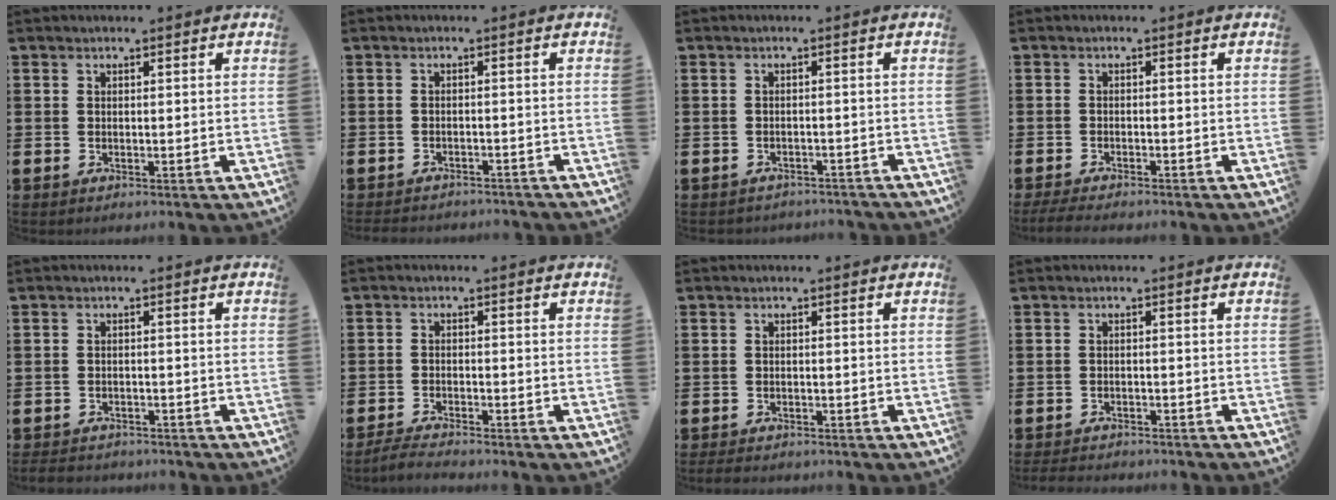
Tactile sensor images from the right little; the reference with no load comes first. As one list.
[{"total": 1.3, "force": [-1.3, 0.0, -0.1], "torque": [-0.002, 0.003, -0.028]}, {"total": 1.0, "force": [-1.0, 0.1, -0.1], "torque": [-0.003, 0.003, -0.021]}, {"total": 1.4, "force": [-1.3, 0.1, 0.7], "torque": [-0.012, 0.003, -0.024]}, {"total": 1.5, "force": [-1.5, 0.2, -0.1], "torque": [-0.003, 0.003, -0.033]}, {"total": 1.8, "force": [-1.8, -0.1, 0.4], "torque": [-0.008, 0.006, -0.035]}, {"total": 0.8, "force": [-0.8, 0.2, 0.1], "torque": [-0.006, 0.002, -0.016]}, {"total": 1.5, "force": [-1.5, 0.0, -0.1], "torque": [-0.004, 0.001, -0.031]}]